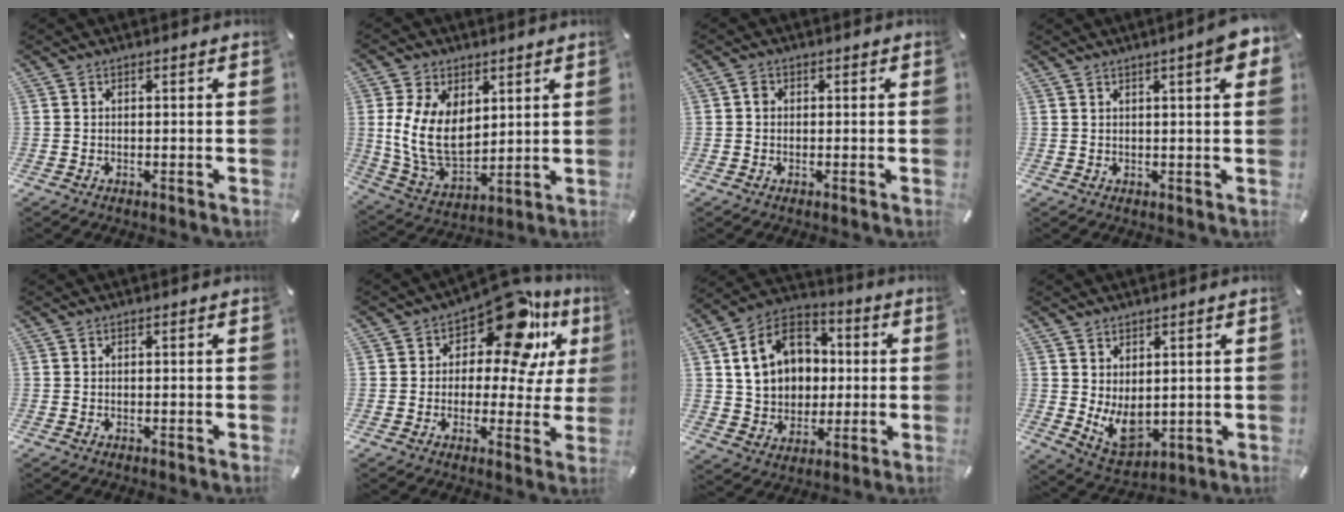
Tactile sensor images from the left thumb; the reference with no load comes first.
{"total": 13.5, "force": [3.0, 9.5, 9.2], "torque": [-0.207, -0.016, 0.056]}
{"total": 1.0, "force": [-0.1, 0.9, 0.5], "torque": [-0.008, 0.006, -0.004]}
{"total": 6.0, "force": [2.7, 0.8, 5.3], "torque": [-0.079, -0.006, 0.040]}
{"total": 0.0}
{"total": 15.4, "force": [9.2, 7.4, 9.9], "torque": [-0.139, -0.064, 0.154]}
{"total": 15.2, "force": [2.7, 12.9, 7.4], "torque": [-0.150, 0.008, 0.056]}
{"total": 7.5, "force": [0.9, 5.4, 5.1], "torque": [-0.084, -0.016, 0.023]}